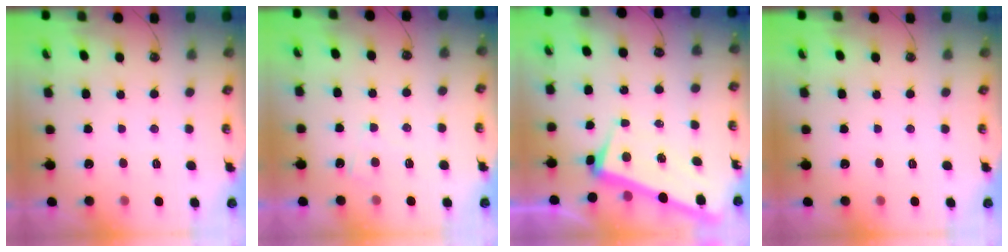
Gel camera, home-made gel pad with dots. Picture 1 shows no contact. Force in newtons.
{"total": 4.9, "press": 4.8, "slide": 0.3}
{"total": 2.9, "press": 2.8, "slide": 0.8}
{"total": 0.0}